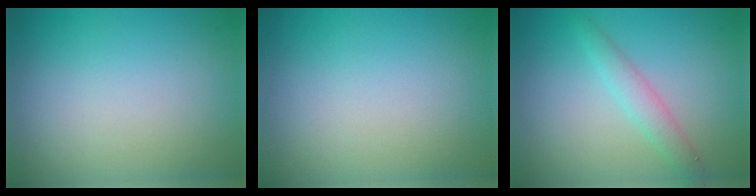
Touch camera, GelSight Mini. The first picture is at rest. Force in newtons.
{"total": 0.0}
{"total": 2.5, "press": 2.5, "slide": 0.1}